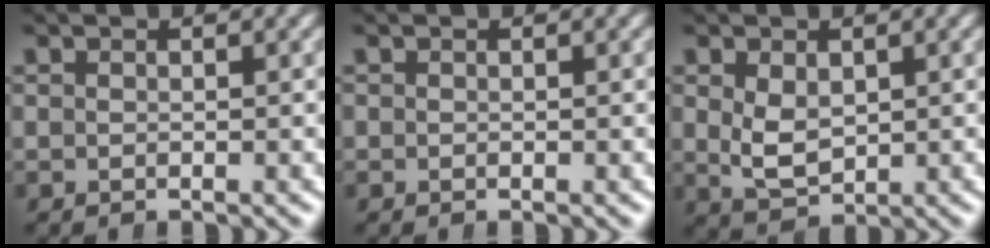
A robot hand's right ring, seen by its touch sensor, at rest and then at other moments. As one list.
[{"total": 0.0}, {"total": 3.1, "force": [0.0, 2.3, 2.2], "torque": [-0.058, -0.023, 0.019]}]